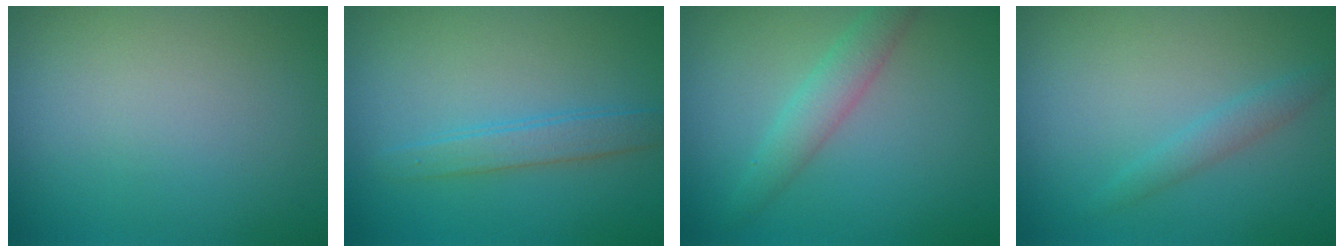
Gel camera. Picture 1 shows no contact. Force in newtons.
{"total": 2.1, "press": 2.1, "slide": 0.1}
{"total": 2.9, "press": 2.9, "slide": 0.1}
{"total": 1.5, "press": 1.5, "slide": 0.1}